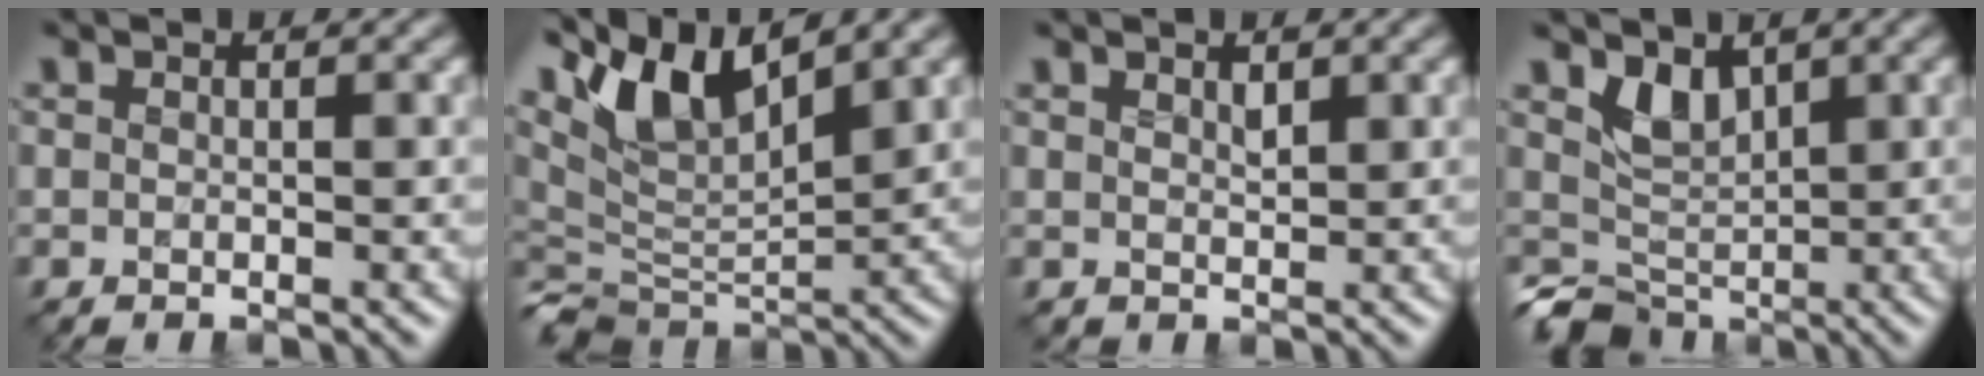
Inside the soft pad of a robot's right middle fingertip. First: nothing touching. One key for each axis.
{"total": 7.2, "fx": 4.8, "fy": 2.5, "fz": 4.8, "tx": -0.095, "ty": 0.003, "tz": 0.089}
{"total": 1.0, "fx": 0.7, "fy": 0.5, "fz": 0.5, "tx": -0.010, "ty": -0.002, "tz": 0.016}
{"total": 2.9, "fx": 0.3, "fy": 2.4, "fz": 1.5, "tx": -0.021, "ty": -0.009, "tz": 0.015}